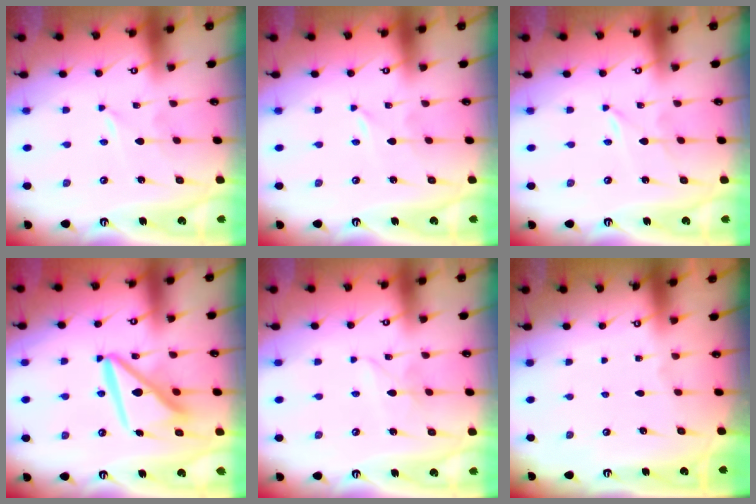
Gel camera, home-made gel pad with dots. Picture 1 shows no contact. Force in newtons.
{"total": 0.0}
{"total": 0.0}
{"total": 12.1, "press": 12.0, "slide": 1.5}
{"total": 2.6, "press": 2.6, "slide": 0.2}
{"total": 0.0}